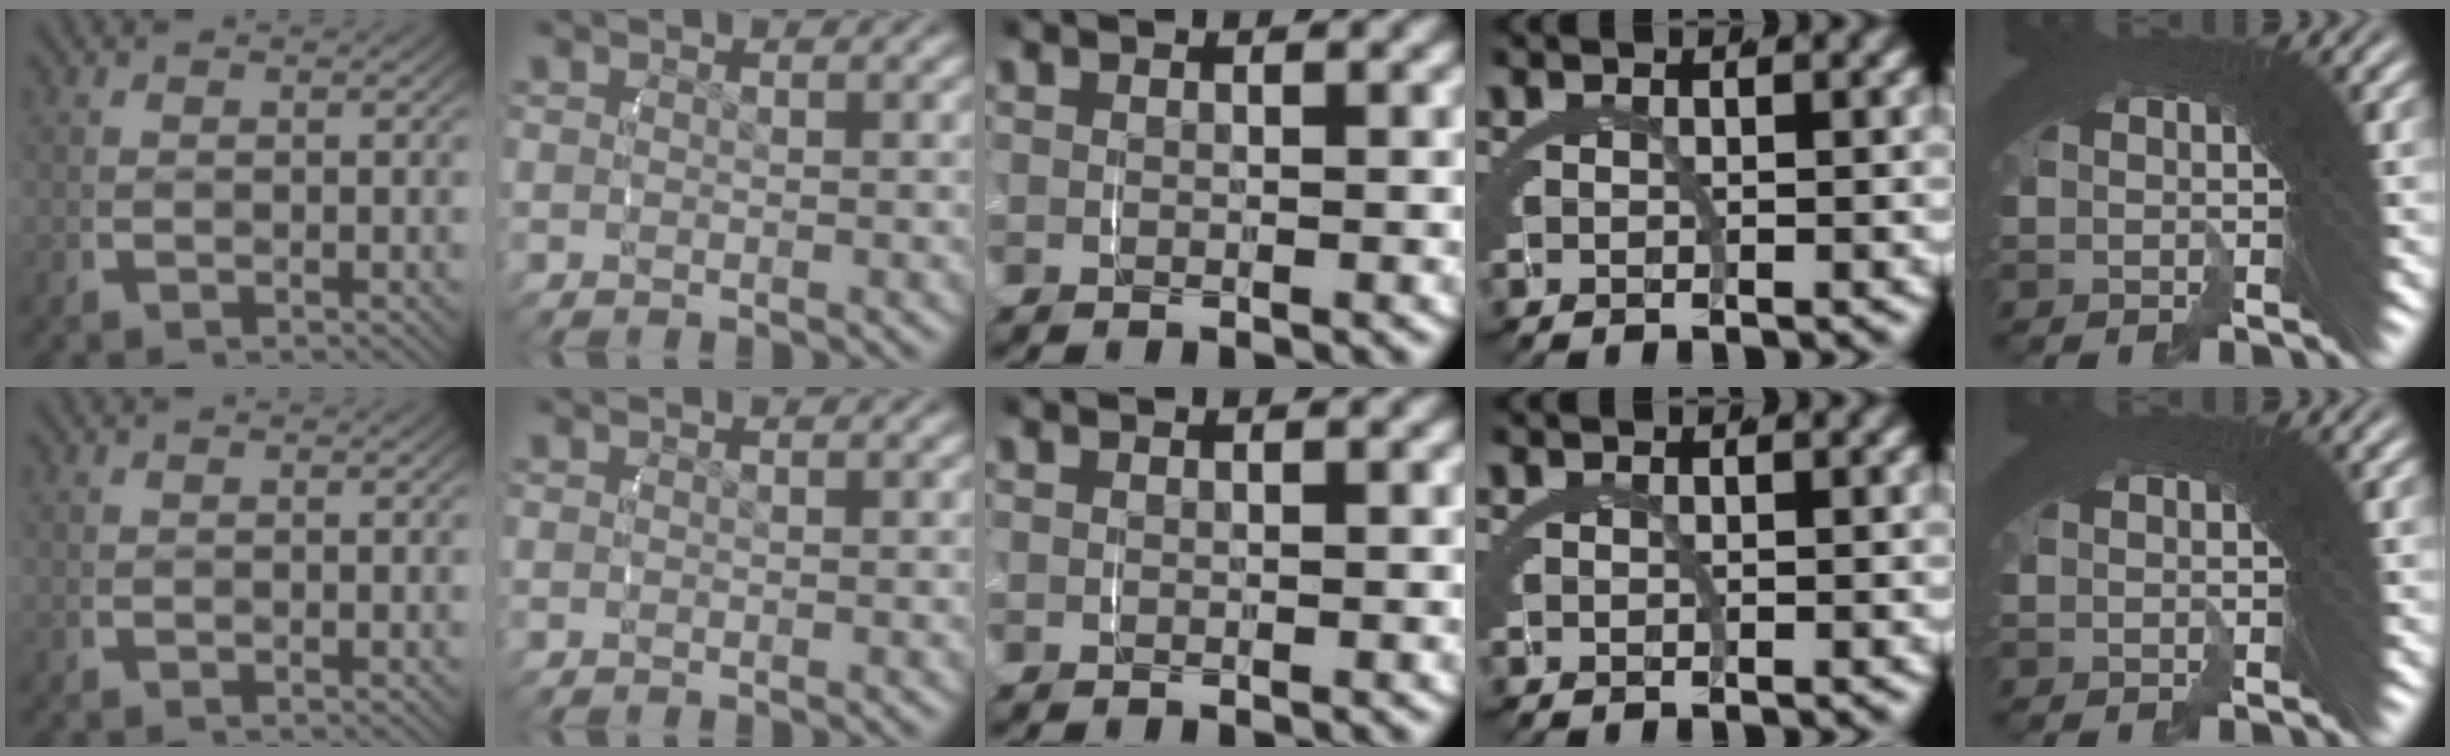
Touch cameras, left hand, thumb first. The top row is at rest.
{}